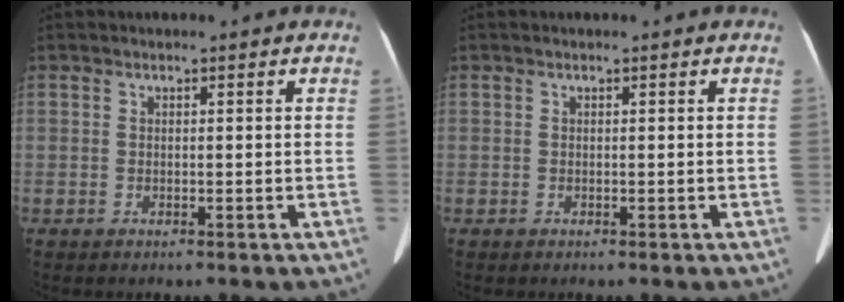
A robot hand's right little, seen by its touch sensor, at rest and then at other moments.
{"total": 0.0}